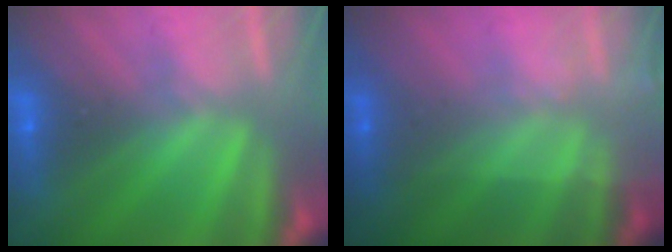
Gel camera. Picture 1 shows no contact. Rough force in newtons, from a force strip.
{"total": 1.8}